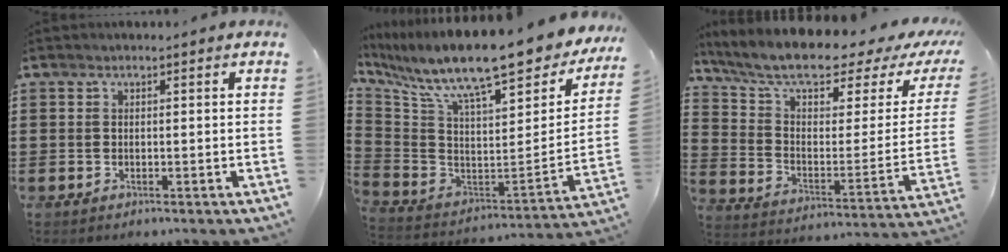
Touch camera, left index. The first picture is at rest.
{"total": 14.2, "force": [10.6, 2.3, 9.2], "torque": [-0.183, -0.078, 0.170]}
{"total": 9.2, "force": [7.2, 2.0, 5.4], "torque": [-0.126, -0.046, 0.122]}